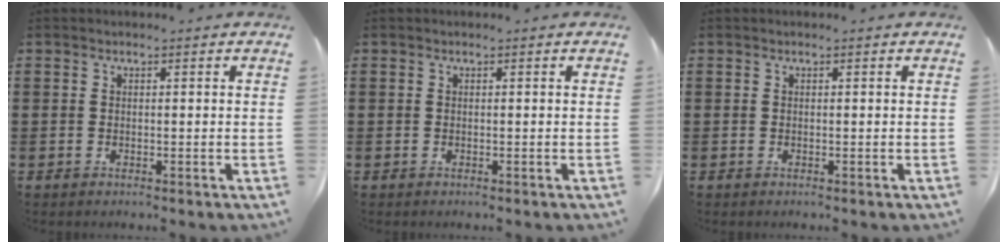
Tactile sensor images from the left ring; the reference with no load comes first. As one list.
[{"total": 0.0}, {"total": 0.0}]